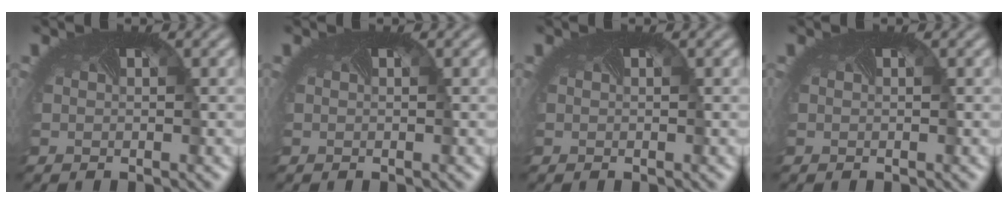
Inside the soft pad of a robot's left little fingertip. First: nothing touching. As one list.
[{"total": 0.0}, {"total": 0.0}, {"total": 0.0}]